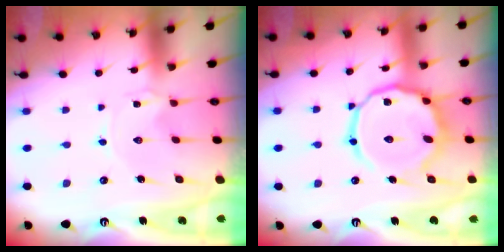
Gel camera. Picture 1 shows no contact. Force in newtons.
{"total": 17.1, "press": 17.0, "slide": 1.3}